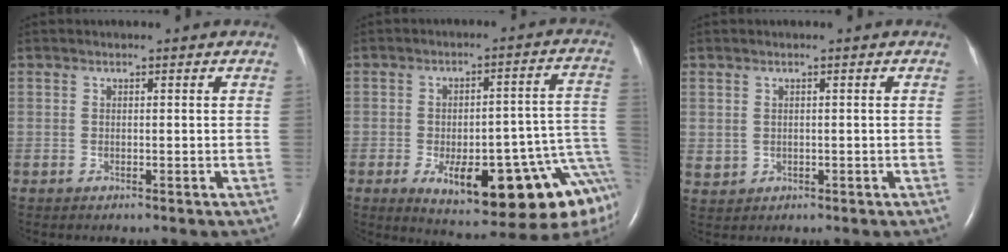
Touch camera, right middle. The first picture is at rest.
{"total": 21.0, "force": [-9.3, 5.2, 18.1], "torque": [-0.153, 0.014, -0.114]}
{"total": 1.7, "force": [0.1, 1.5, 0.7], "torque": [-0.020, 0.003, 0.014]}